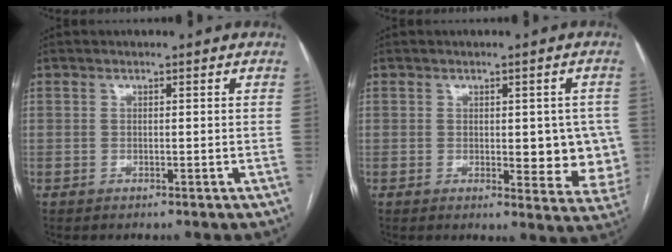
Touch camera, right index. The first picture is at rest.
{"total": 9.0, "force": [-0.2, 4.0, 8.1], "torque": [-0.077, -0.002, 0.005]}